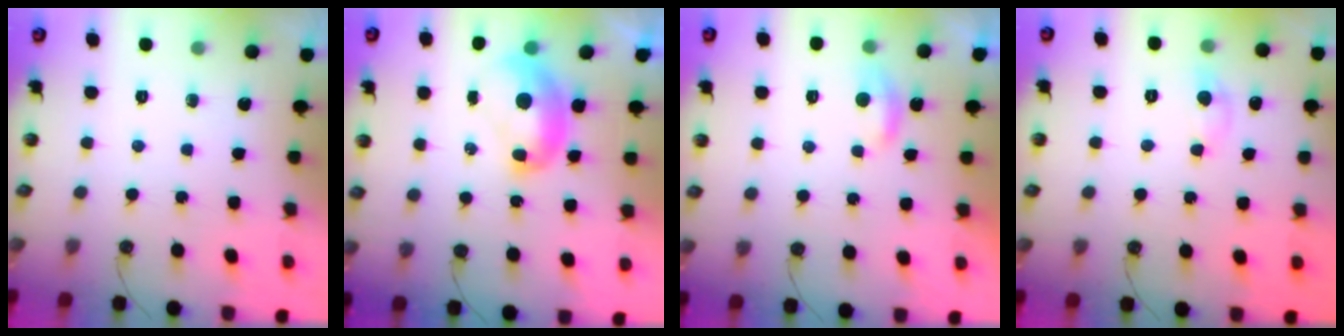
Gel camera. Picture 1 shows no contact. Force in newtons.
{"total": 2.5, "press": 2.5, "slide": 0.3}
{"total": 1.3, "press": 1.2, "slide": 0.5}
{"total": 1.5, "press": 1.5, "slide": 0.1}